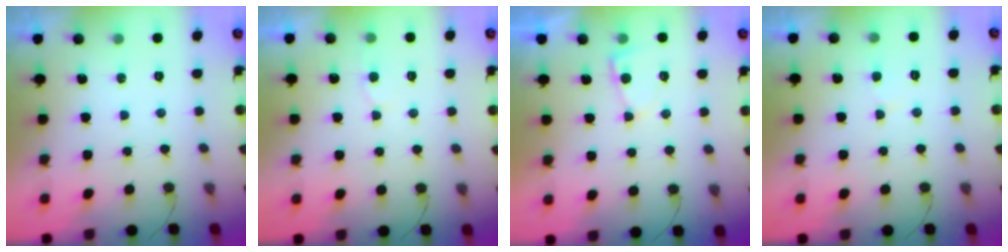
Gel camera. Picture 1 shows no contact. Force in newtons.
{"total": 4.2, "press": 4.2, "slide": 0.4}
{"total": 4.0, "press": 4.0, "slide": 0.3}
{"total": 3.5, "press": 3.5, "slide": 0.3}